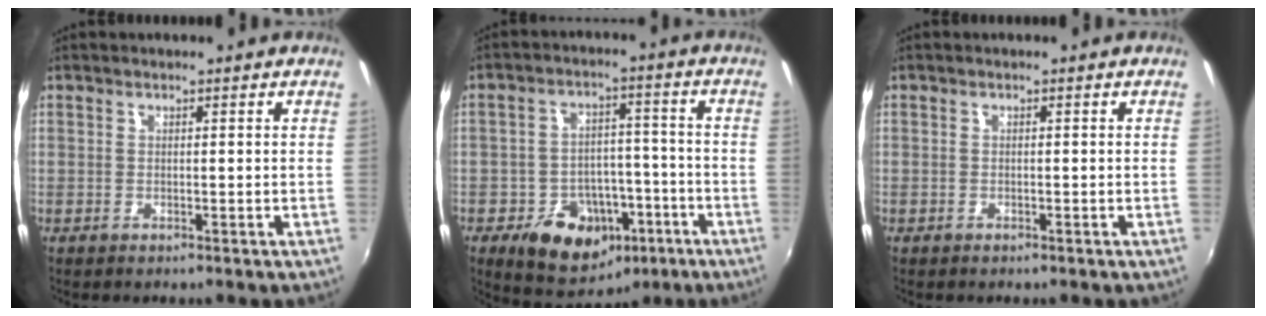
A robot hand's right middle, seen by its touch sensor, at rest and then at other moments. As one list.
[{"total": 13.9, "force": [-7.1, 9.8, 6.9], "torque": [-0.144, 0.022, -0.088]}, {"total": 0.0}]